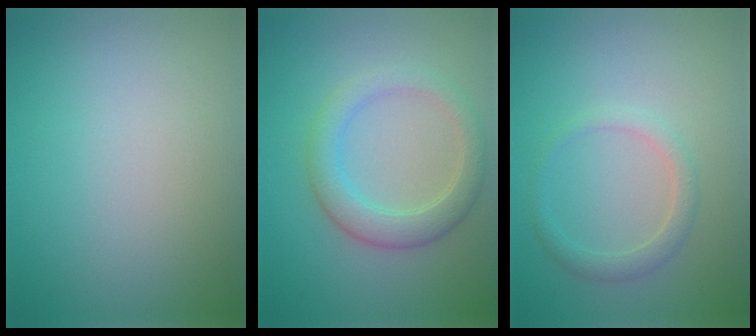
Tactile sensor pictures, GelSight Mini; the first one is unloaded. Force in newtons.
{"total": 3.7, "press": 3.7, "slide": 0.1}
{"total": 1.8, "press": 1.8, "slide": 0.1}